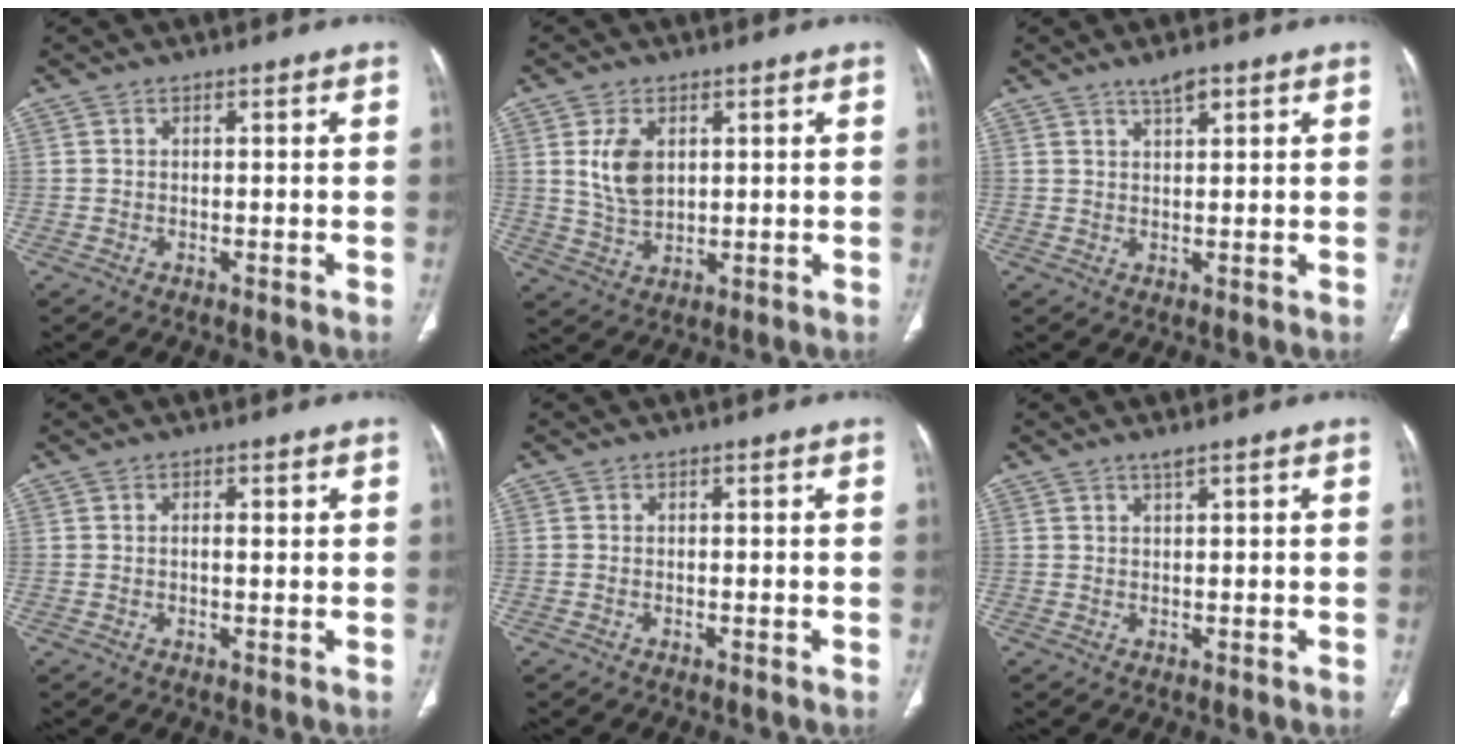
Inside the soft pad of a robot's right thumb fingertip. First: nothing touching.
{"total": 7.1, "force": [1.9, 4.4, 5.3], "torque": [-0.091, -0.010, 0.047]}
{"total": 2.8, "force": [1.9, 0.7, 1.9], "torque": [-0.032, -0.010, 0.033]}
{"total": 1.1, "force": [0.2, 0.4, 1.0], "torque": [-0.021, 0.001, 0.003]}
{"total": 0.0}
{"total": 1.0, "force": [0.7, -0.1, 0.6], "torque": [-0.012, -0.005, 0.013]}